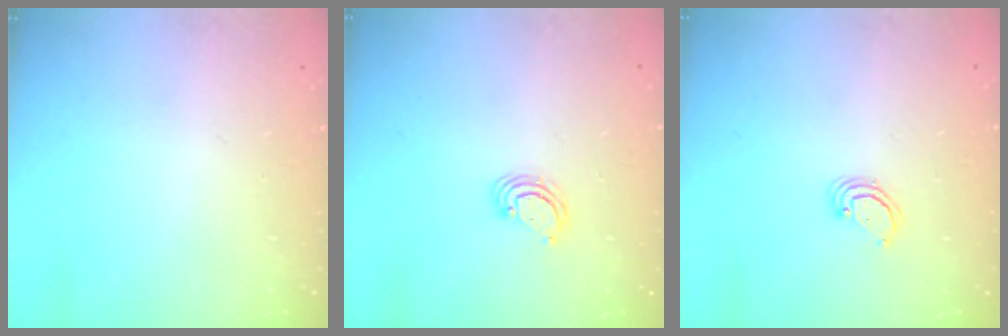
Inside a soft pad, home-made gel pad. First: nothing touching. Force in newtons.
{"total": 2.4, "press": 2.4, "slide": 0.2}
{"total": 2.6, "press": 2.6, "slide": 0.2}